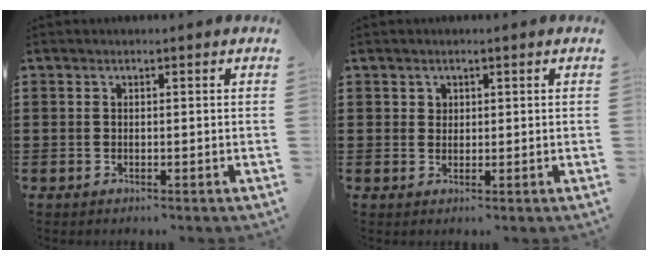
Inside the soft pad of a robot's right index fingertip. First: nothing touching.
{"total": 1.3, "force": [0.7, 1.1, 0.1], "torque": [-0.005, 0.003, 0.015]}